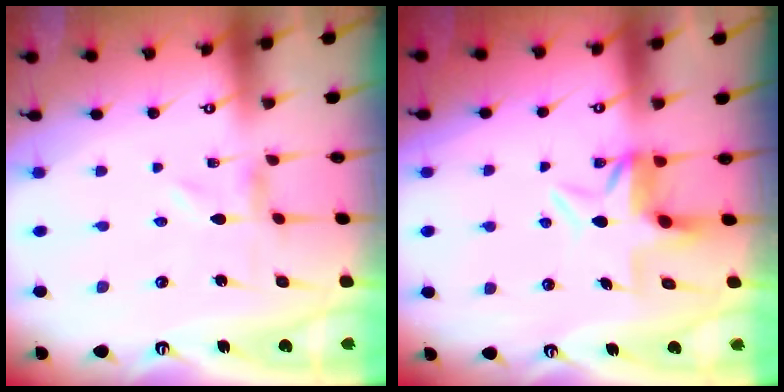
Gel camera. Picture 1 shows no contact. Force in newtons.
{"total": 5.8, "press": 5.8, "slide": 0.4}